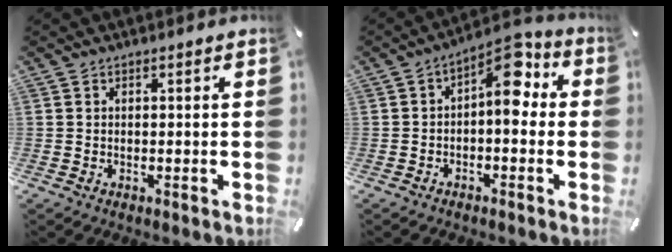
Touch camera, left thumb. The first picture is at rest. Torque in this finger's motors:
{"motor_torque": [0.02, 0.53, 0.48, 0.19, 0.10]}